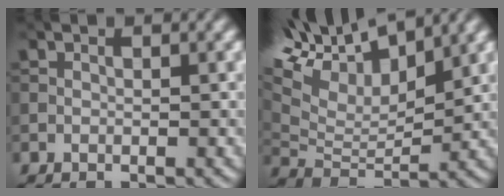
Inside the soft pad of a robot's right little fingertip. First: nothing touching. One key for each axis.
{"total": 11.5, "fx": 8.2, "fy": 4.6, "fz": 6.8, "tx": -0.150, "ty": 0.029, "tz": 0.136}